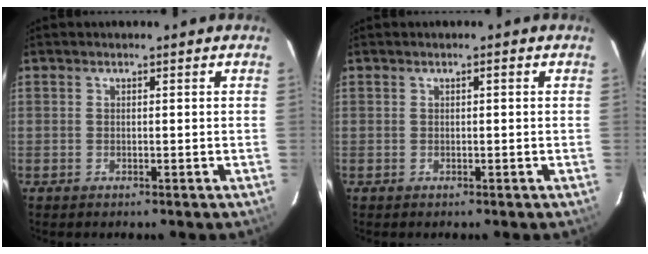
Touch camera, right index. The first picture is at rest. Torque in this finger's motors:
{"motor_torque": [0.01, 0.00, 0.00, 0.01]}